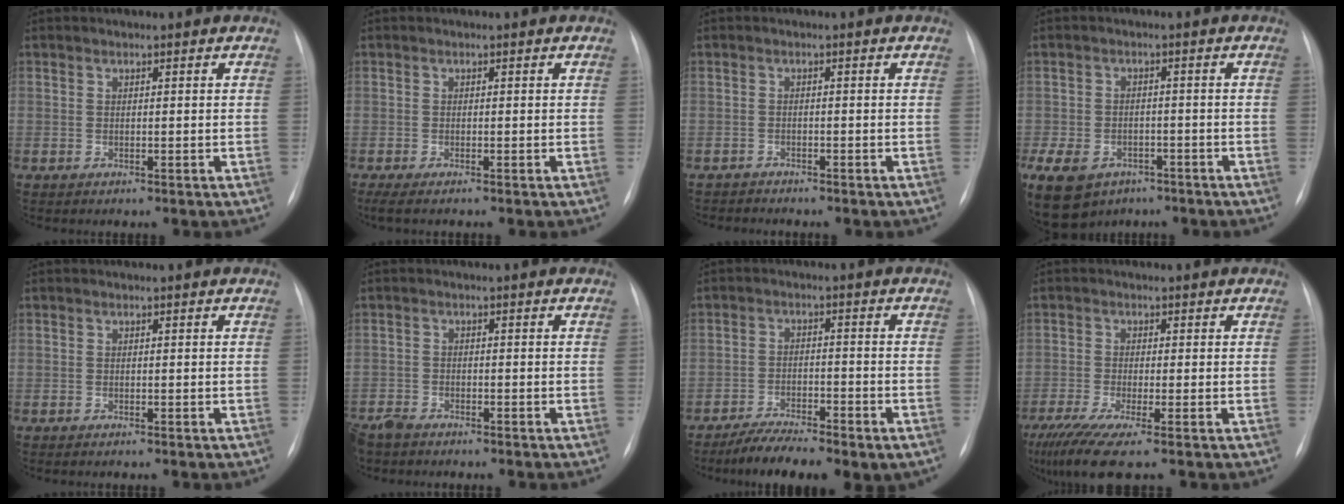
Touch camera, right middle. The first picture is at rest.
{"total": 2.5, "force": [-2.0, 0.0, 1.5], "torque": [-0.021, -0.006, -0.031]}
{"total": 1.9, "force": [-1.9, 0.4, -0.3], "torque": [0.006, -0.005, -0.031]}
{"total": 24.8, "force": [-12.6, 18.5, 10.6], "torque": [-0.354, -0.023, -0.175]}
{"total": 0.5, "force": [-0.5, 0.0, 0.3], "torque": [-0.005, -0.001, -0.007]}
{"total": 4.5, "force": [-4.0, 1.3, 1.4], "torque": [-0.026, -0.010, -0.070]}
{"total": 10.0, "force": [-7.5, 2.6, 6.1], "torque": [-0.099, -0.009, -0.119]}
{"total": 8.0, "force": [-5.6, 0.3, 5.7], "torque": [-0.101, -0.025, -0.100]}